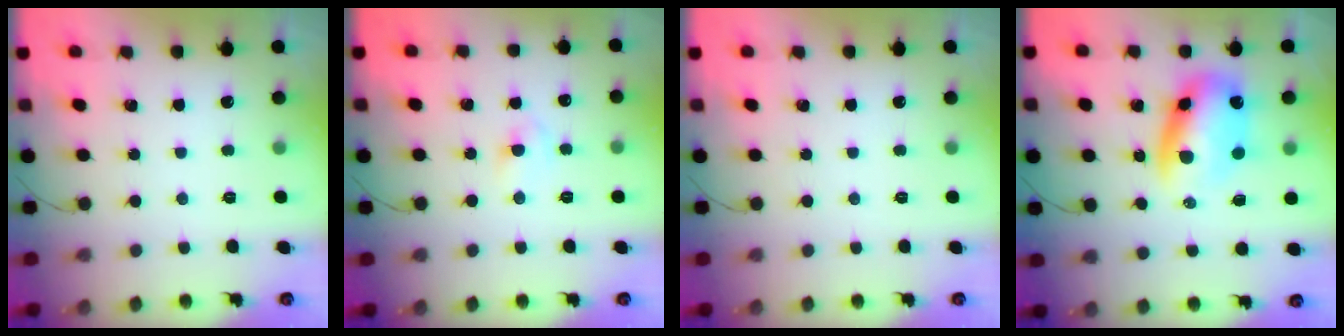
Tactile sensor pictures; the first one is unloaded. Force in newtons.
{"total": 4.5, "press": 4.3, "slide": 1.3}
{"total": 0.0}
{"total": 10.1, "press": 9.8, "slide": 2.3}